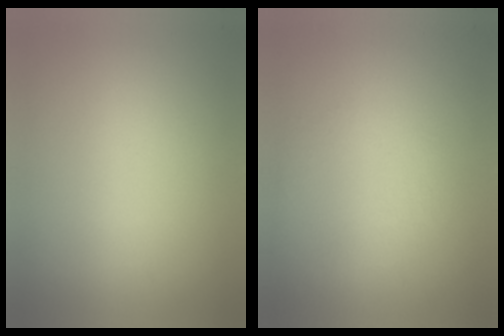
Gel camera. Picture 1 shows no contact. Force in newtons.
{"total": 1.2}